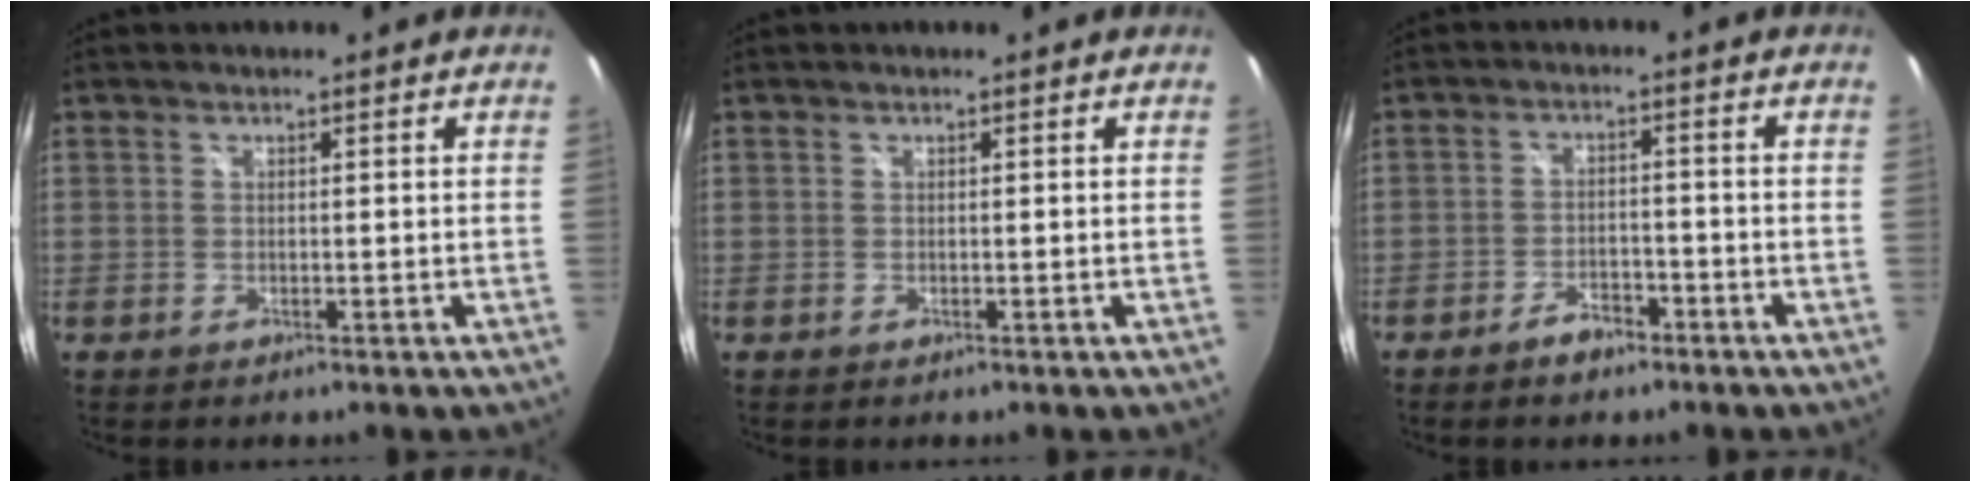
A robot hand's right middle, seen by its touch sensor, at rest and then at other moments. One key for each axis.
{"total": 0.0}
{"total": 4.1, "fx": -3.1, "fy": 1.7, "fz": 2.0, "tx": -0.050, "ty": 0.005, "tz": -0.048}